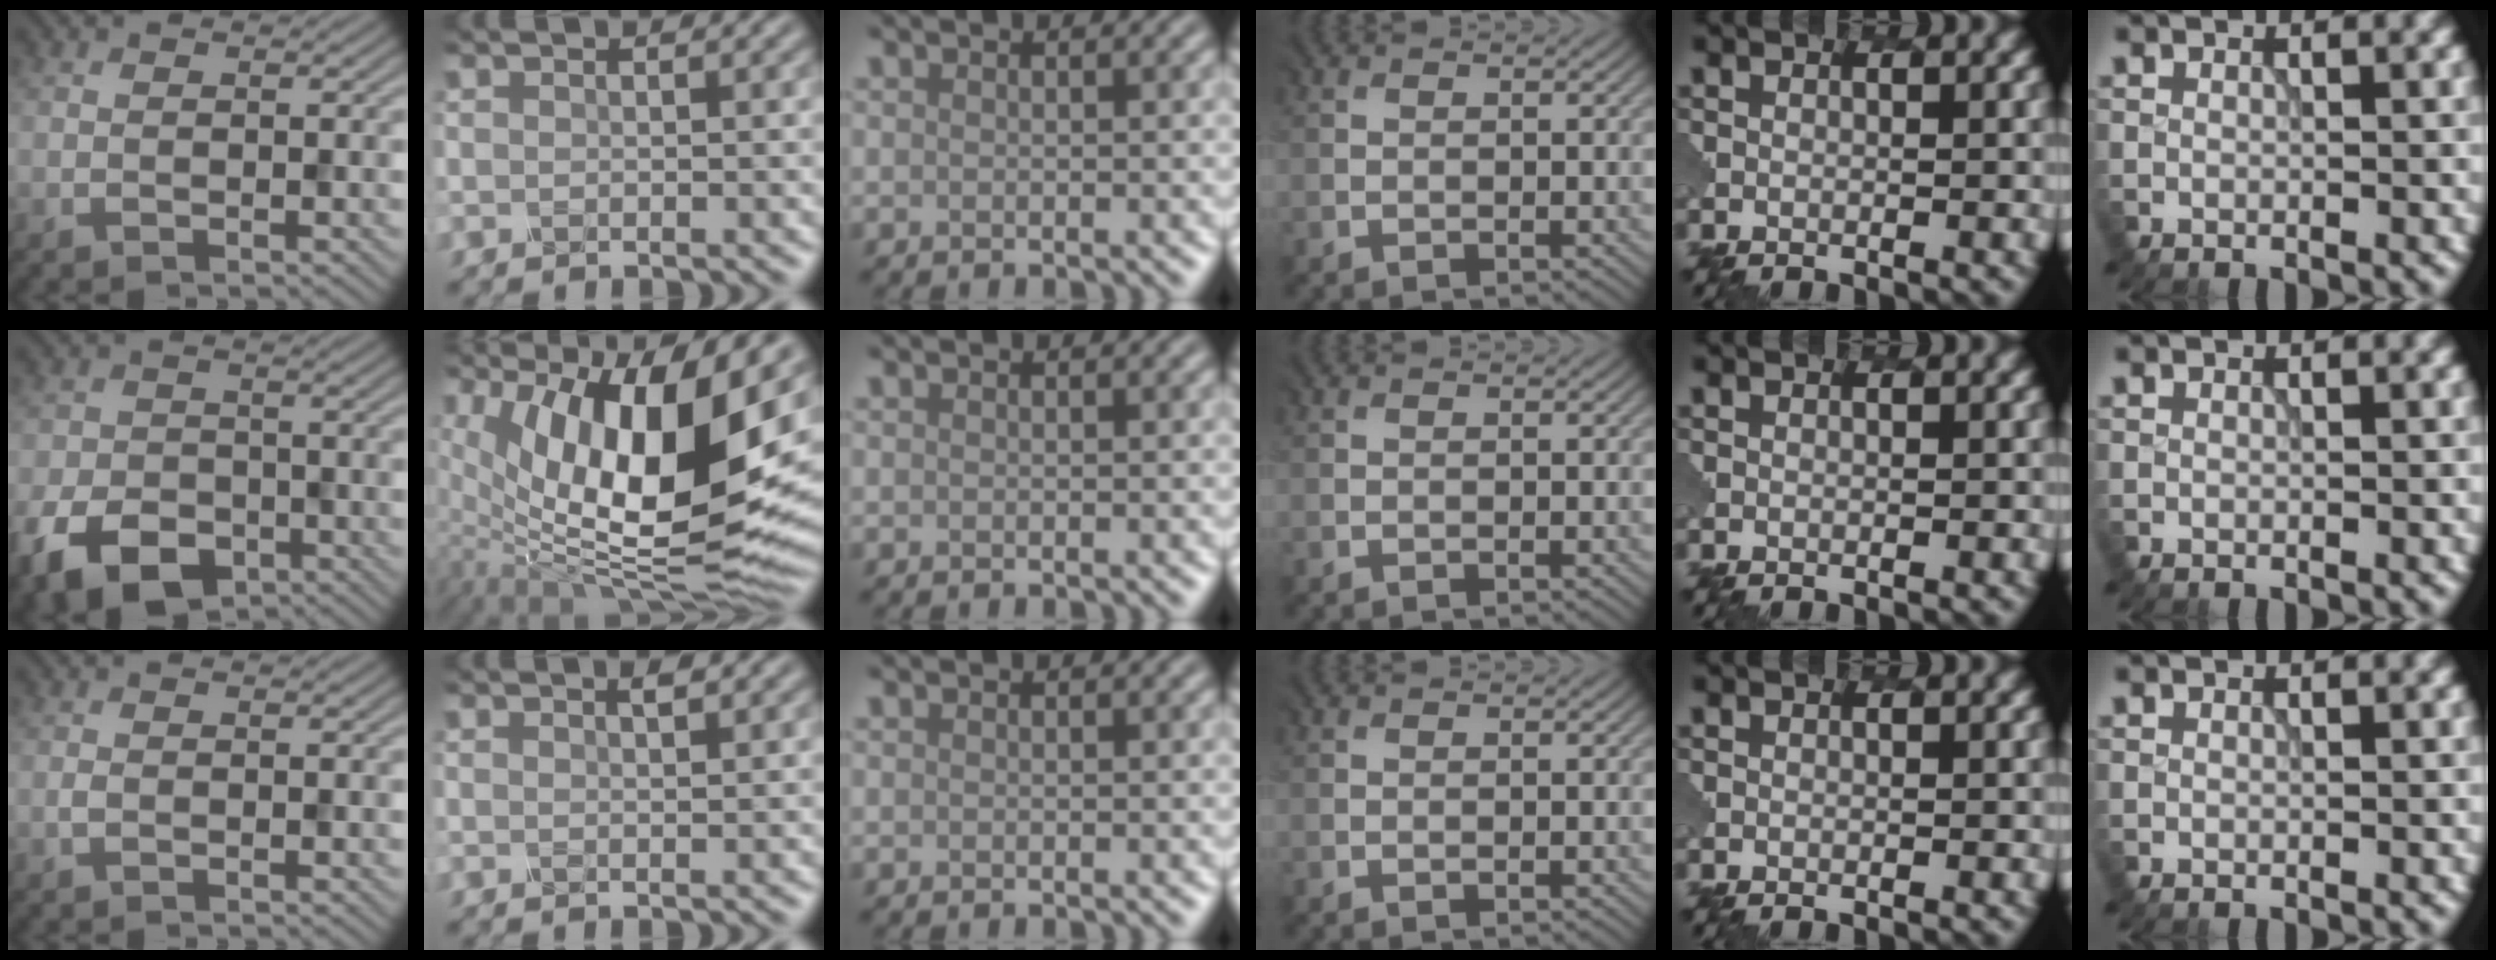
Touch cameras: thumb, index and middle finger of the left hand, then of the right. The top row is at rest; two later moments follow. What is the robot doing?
{"motion": "dispense", "object": "pipette"}